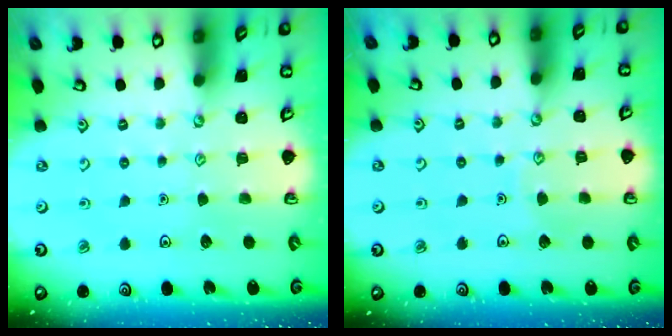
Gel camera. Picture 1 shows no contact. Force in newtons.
{"total": 3.4, "press": 3.4, "slide": 0.3}